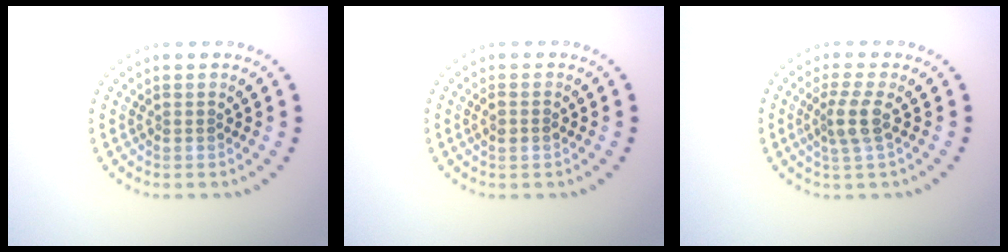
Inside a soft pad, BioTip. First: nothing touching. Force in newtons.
{"total": 1.0, "press": 1.0, "slide": 0.2}
{"total": 2.6, "press": 2.0, "slide": 1.6}